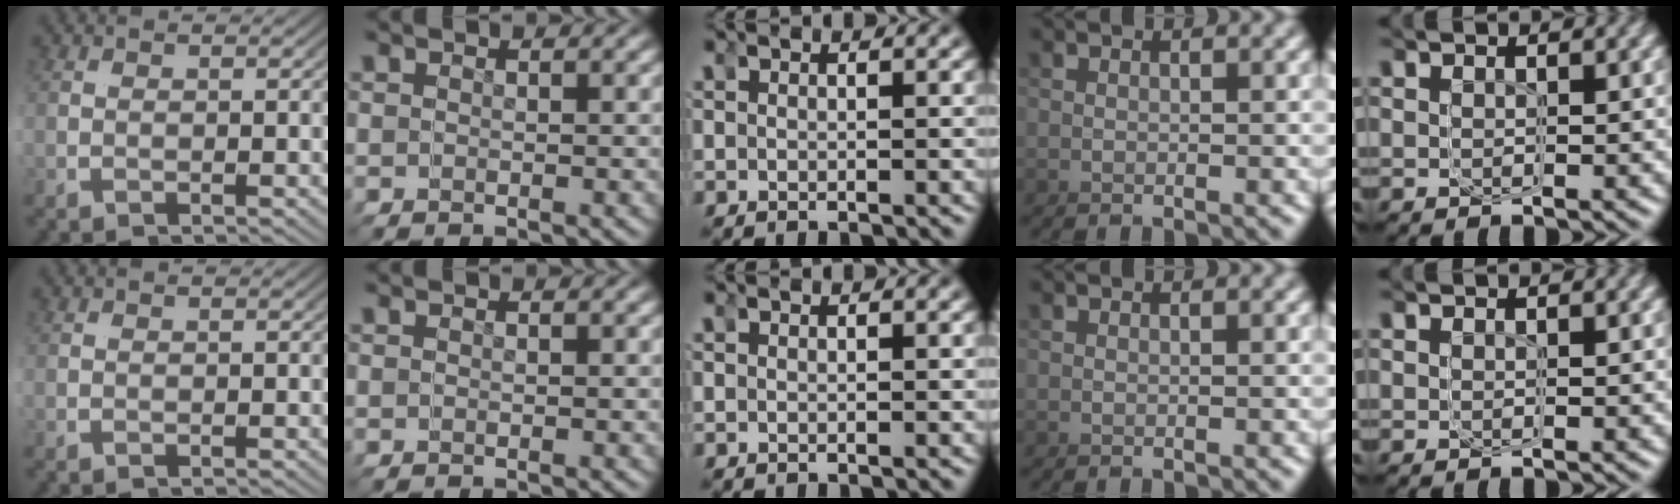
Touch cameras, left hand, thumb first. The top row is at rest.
{}